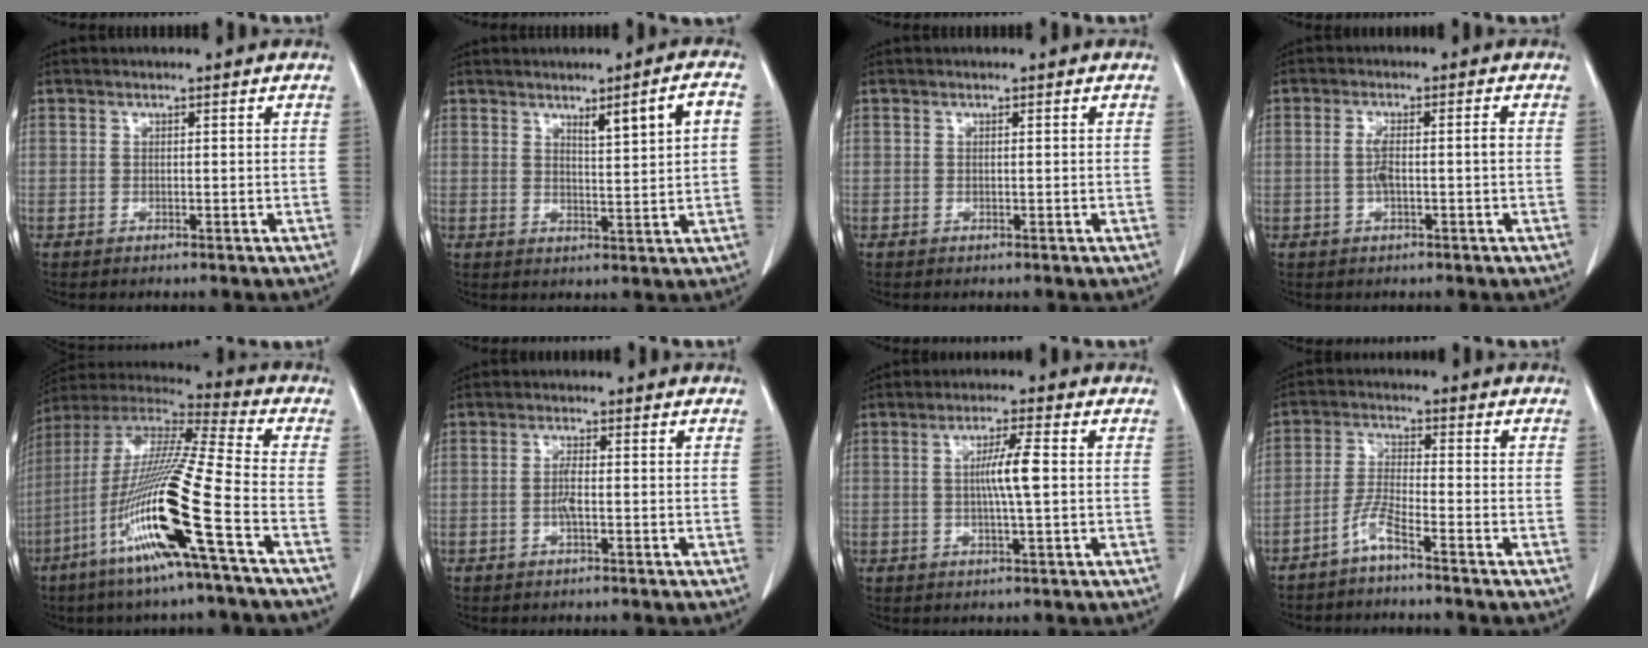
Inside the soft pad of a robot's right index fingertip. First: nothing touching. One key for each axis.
{"total": 5.7, "fx": 2.1, "fy": 0.0, "fz": 5.3, "tx": -0.080, "ty": 0.002, "tz": 0.037}
{"total": 0.0}
{"total": 3.7, "fx": -0.4, "fy": 0.4, "fz": 3.6, "tx": -0.075, "ty": 0.005, "tz": -0.006}
{"total": 20.2, "fx": -7.9, "fy": -0.8, "fz": 18.5, "tx": -0.390, "ty": -0.030, "tz": -0.163}
{"total": 2.1, "fx": -0.5, "fy": 0.2, "fz": 2.0, "tx": -0.045, "ty": 0.000, "tz": -0.011}
{"total": 5.1, "fx": 0.2, "fy": -0.2, "fz": 5.1, "tx": -0.091, "ty": -0.003, "tz": 0.004}
{"total": 4.2, "fx": -3.2, "fy": -0.4, "fz": 2.6, "tx": -0.061, "ty": -0.004, "tz": -0.072}